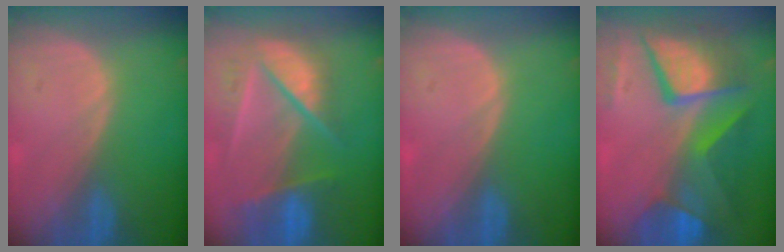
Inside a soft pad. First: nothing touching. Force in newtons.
{"total": 9.9, "press": 8.3, "slide": 5.4}
{"total": 0.0}
{"total": 11.8, "press": 11.7, "slide": 1.2}